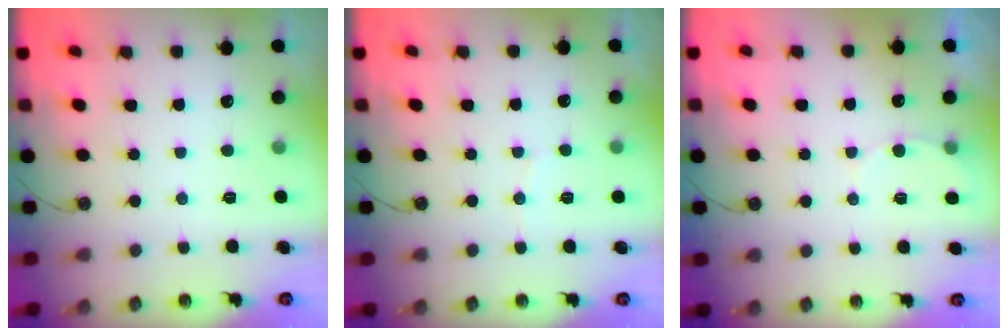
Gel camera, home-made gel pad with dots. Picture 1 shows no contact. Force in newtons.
{"total": 3.7, "press": 3.7, "slide": 0.3}
{"total": 4.3, "press": 4.2, "slide": 0.4}